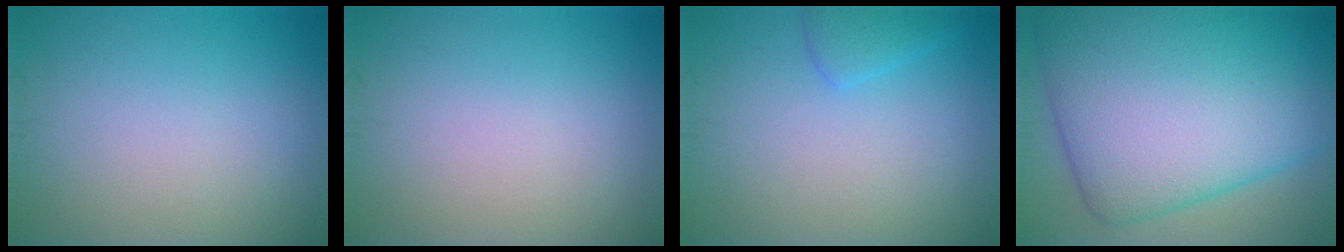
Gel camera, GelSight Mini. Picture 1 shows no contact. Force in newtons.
{"total": 0.0}
{"total": 1.7, "press": 1.7, "slide": 0.1}
{"total": 17.3, "press": 17.3, "slide": 0.2}